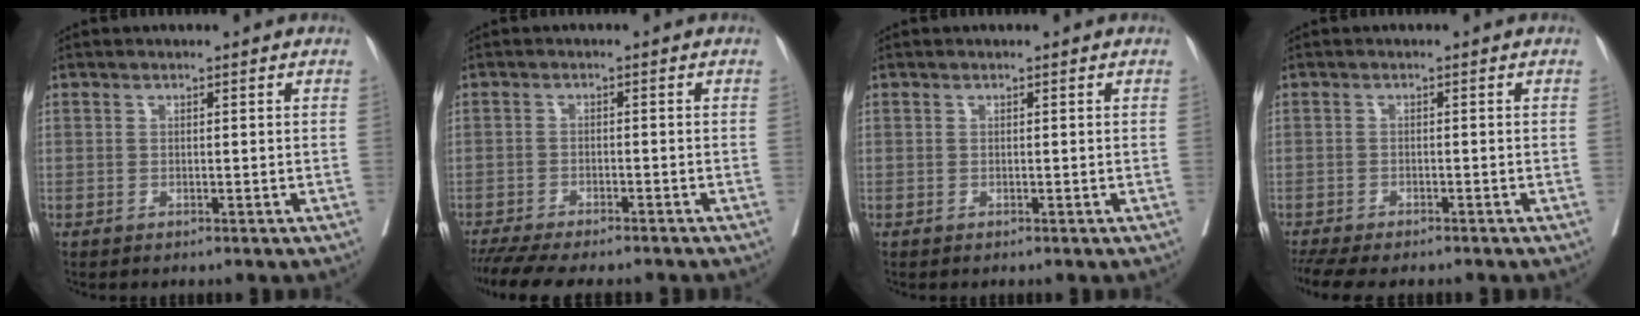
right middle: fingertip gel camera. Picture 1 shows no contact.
{"total": 12.2, "force": [-10.7, 2.3, 5.5], "torque": [-0.091, -0.013, -0.155]}
{"total": 0.0}
{"total": 7.6, "force": [-6.3, 1.8, 3.7], "torque": [-0.064, -0.005, -0.099]}